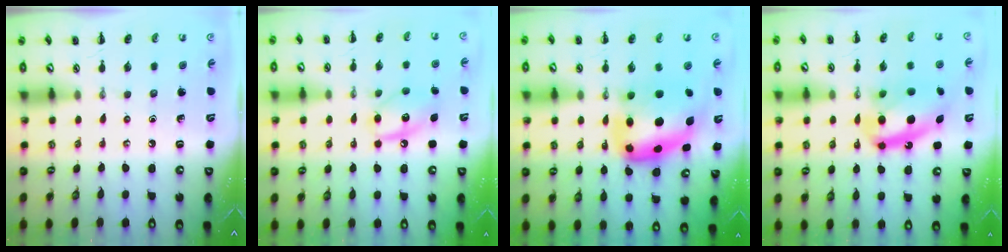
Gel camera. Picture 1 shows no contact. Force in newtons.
{"total": 11.4, "press": 11.3, "slide": 1.6}
{"total": 13.1, "press": 12.8, "slide": 3.2}
{"total": 15.5, "press": 15.0, "slide": 3.7}